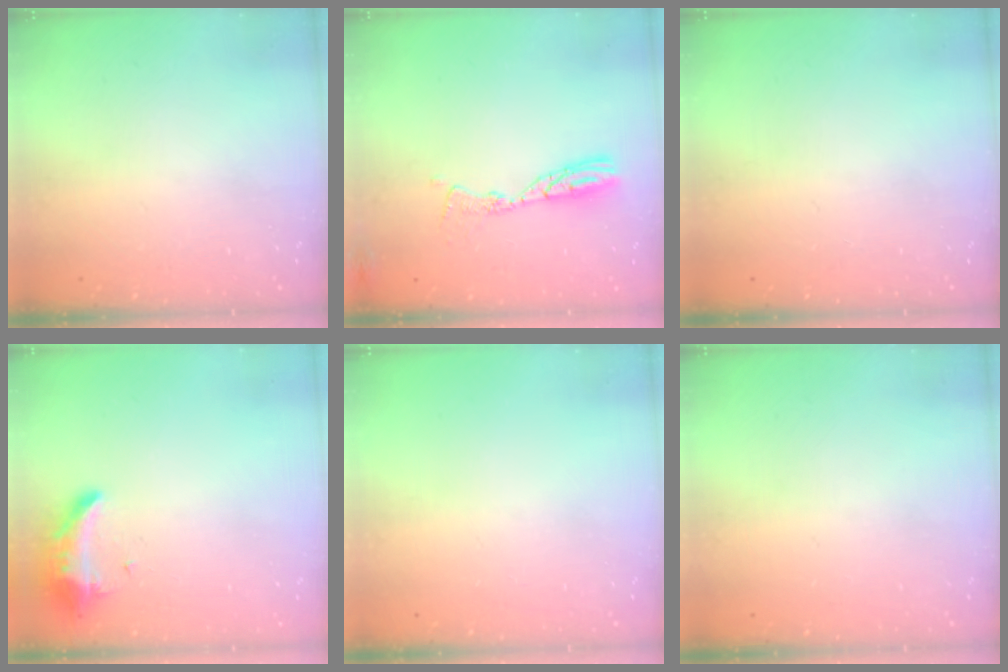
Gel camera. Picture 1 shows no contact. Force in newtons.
{"total": 9.7, "press": 9.7, "slide": 0.9}
{"total": 0.0}
{"total": 8.6, "press": 8.6, "slide": 0.3}
{"total": 0.0}
{"total": 0.0}